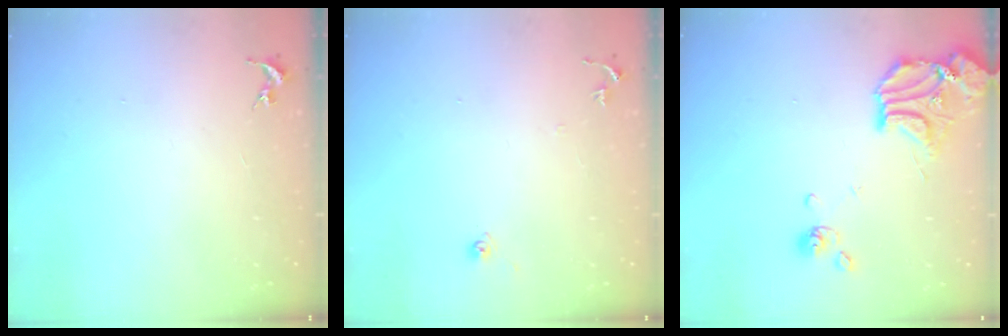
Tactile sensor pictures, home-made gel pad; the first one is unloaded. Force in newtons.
{"total": 6.2, "press": 6.1, "slide": 0.5}
{"total": 14.9, "press": 14.7, "slide": 2.2}